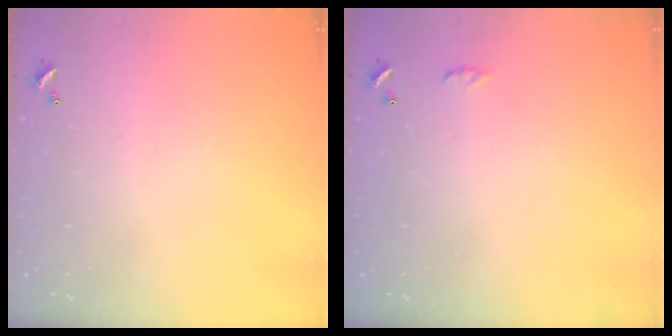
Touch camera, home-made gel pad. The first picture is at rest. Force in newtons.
{"total": 3.0, "press": 3.0, "slide": 0.5}